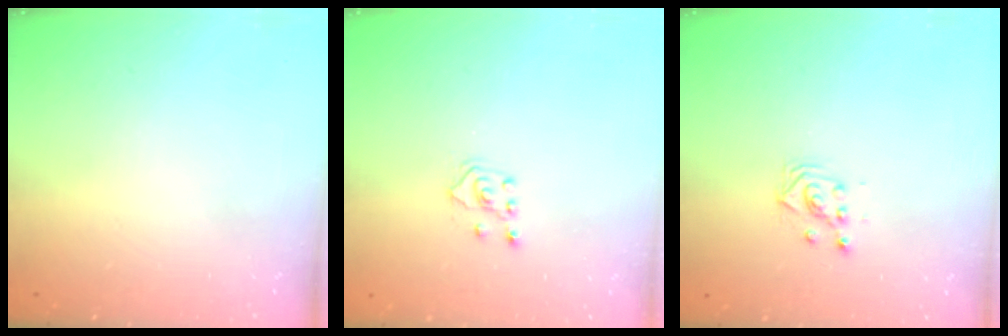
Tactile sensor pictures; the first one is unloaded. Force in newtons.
{"total": 4.0, "press": 3.9, "slide": 1.0}
{"total": 3.0, "press": 3.0, "slide": 0.1}